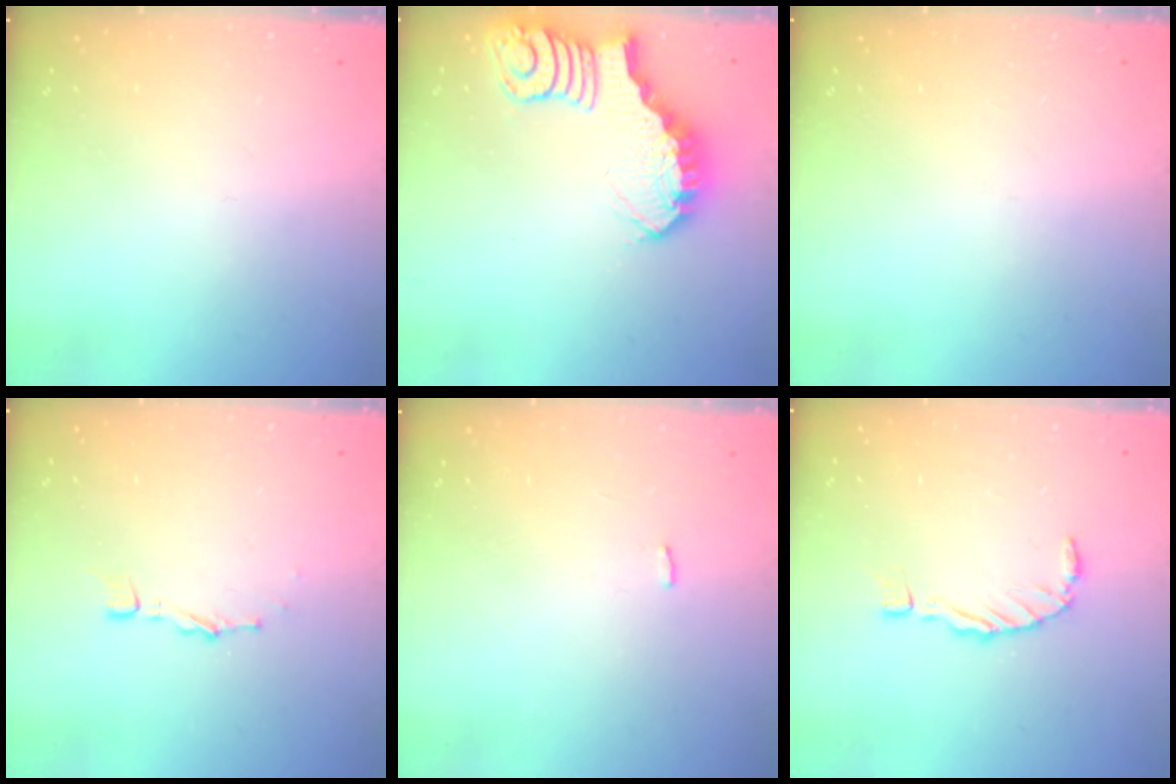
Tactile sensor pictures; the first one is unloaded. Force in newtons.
{"total": 3.5, "press": 3.5, "slide": 0.3}
{"total": 0.0}
{"total": 2.6, "press": 2.6, "slide": 0.2}
{"total": 1.5, "press": 1.4, "slide": 0.3}
{"total": 0.0}